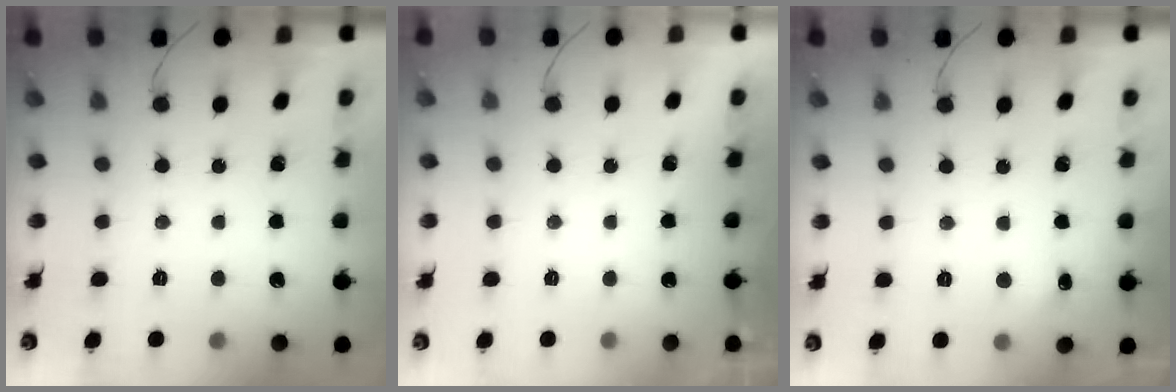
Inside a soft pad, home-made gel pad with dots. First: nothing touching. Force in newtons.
{"total": 1.8, "press": 0.1, "slide": 1.8}
{"total": 4.3, "press": 4.0, "slide": 1.4}